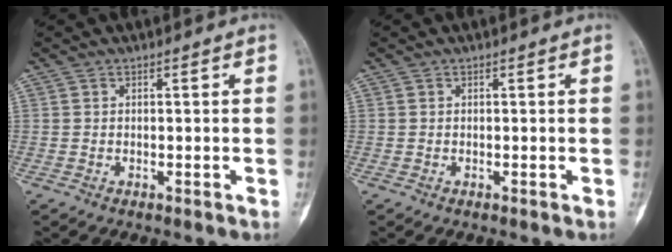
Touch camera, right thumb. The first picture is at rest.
{"total": 0.0}